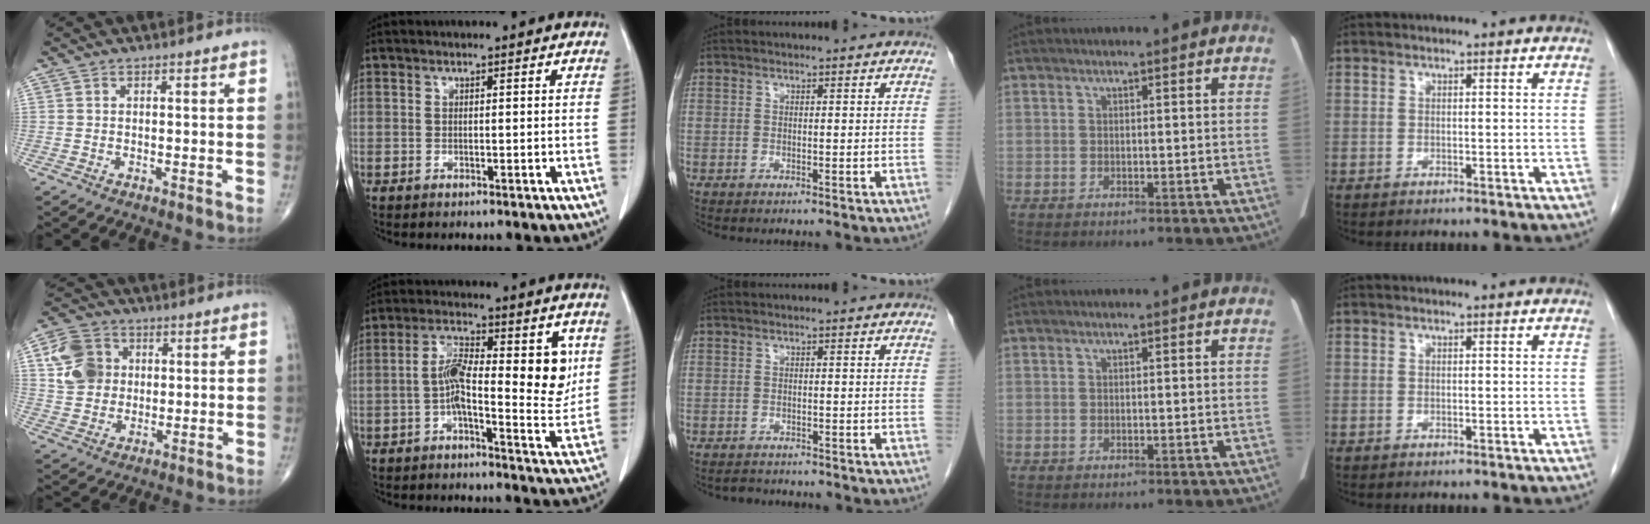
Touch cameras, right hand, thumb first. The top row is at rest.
{"thumb": {"total": 9.6, "force": [2.1, 8.0, 4.8], "torque": [-0.069, 0.003, 0.034]}, "index": {"total": 11.9, "force": [1.0, 3.7, 11.3], "torque": [-0.174, 0.015, 0.011]}, "middle": {"total": 2.0, "force": [-1.8, 0.7, -0.1], "torque": [-0.002, -0.004, -0.029]}}